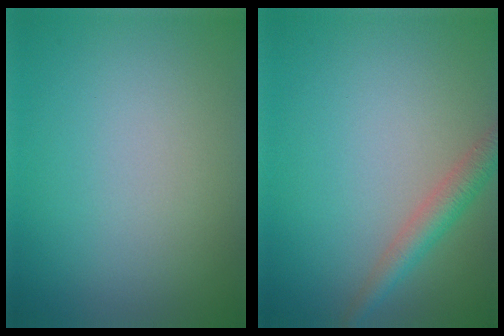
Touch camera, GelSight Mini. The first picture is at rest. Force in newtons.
{"total": 2.8, "press": 2.8, "slide": 0.1}